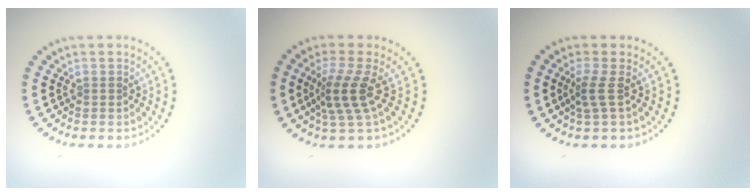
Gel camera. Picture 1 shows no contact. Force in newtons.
{"total": 3.4, "press": 2.4, "slide": 2.4}
{"total": 2.0, "press": 1.3, "slide": 1.5}